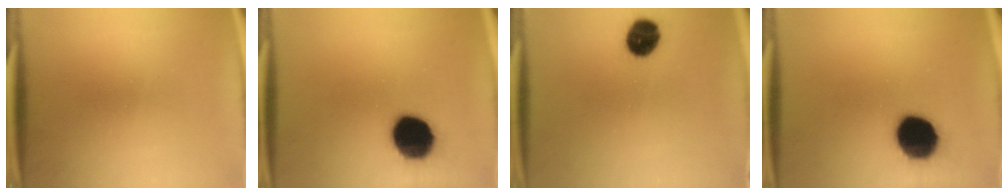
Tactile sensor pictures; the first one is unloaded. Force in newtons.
{"total": 16.6}
{"total": 9.4}
{"total": 16.6}